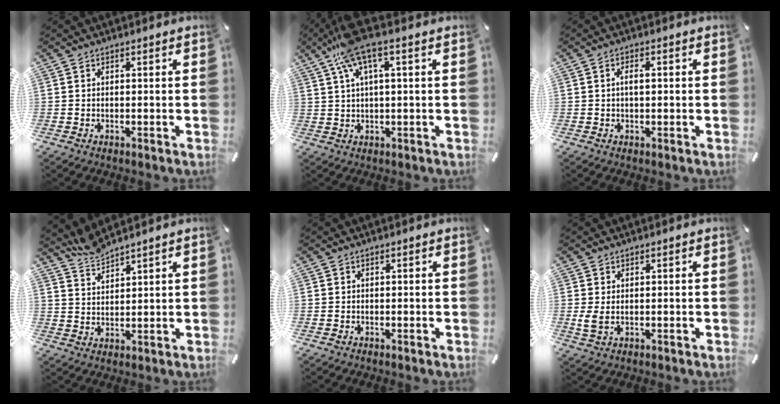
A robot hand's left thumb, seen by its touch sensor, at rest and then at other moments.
{"total": 9.3, "force": [4.8, 2.0, 7.7], "torque": [-0.163, -0.003, 0.086]}
{"total": 2.6, "force": [0.2, 1.2, 2.3], "torque": [-0.038, 0.000, 0.001]}
{"total": 4.9, "force": [4.8, 0.6, 0.6], "torque": [-0.025, -0.030, 0.094]}
{"total": 0.0}
{"total": 2.6, "force": [0.3, 1.6, 2.1], "torque": [-0.048, -0.009, 0.001]}